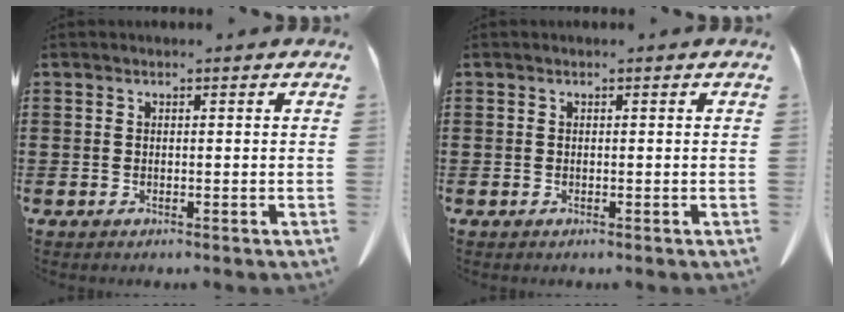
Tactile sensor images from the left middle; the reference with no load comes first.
{"total": 0.0}